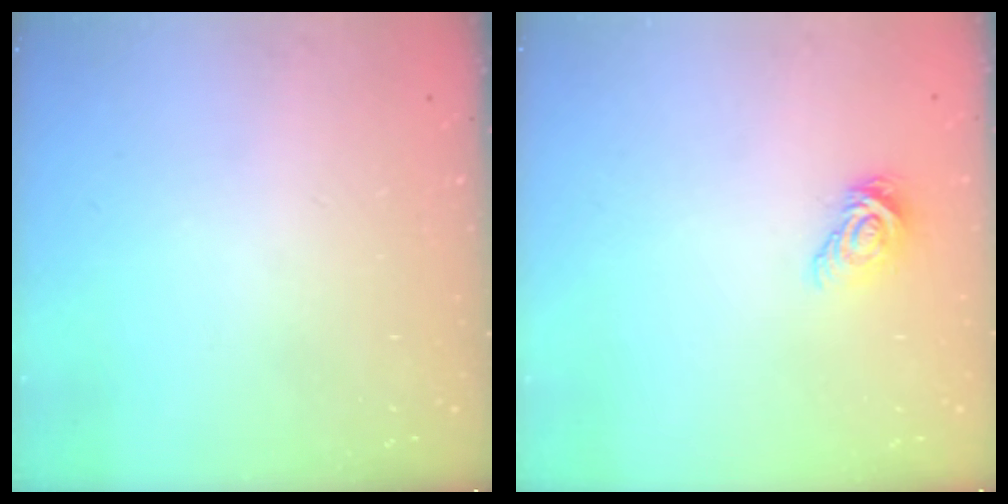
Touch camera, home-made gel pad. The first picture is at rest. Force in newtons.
{"total": 8.1, "press": 8.1, "slide": 0.4}